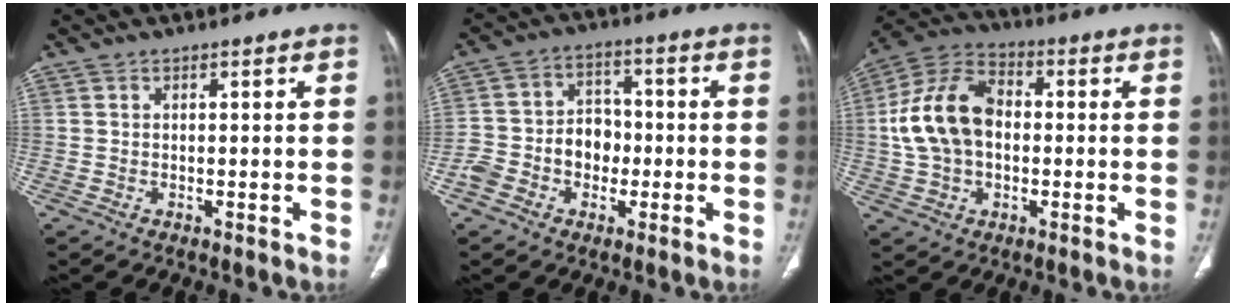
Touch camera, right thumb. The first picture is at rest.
{"total": 9.9, "force": [-2.6, 8.0, 5.4], "torque": [-0.068, 0.041, -0.052]}
{"total": 14.4, "force": [0.3, 9.8, 10.5], "torque": [-0.194, 0.030, -0.001]}